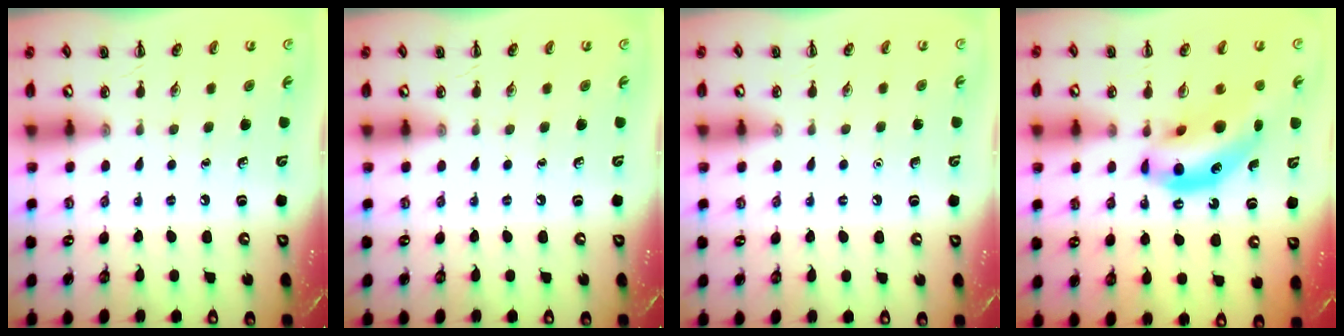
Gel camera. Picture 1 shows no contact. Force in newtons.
{"total": 0.0}
{"total": 1.6, "press": 1.5, "slide": 0.1}
{"total": 13.4, "press": 12.9, "slide": 3.5}